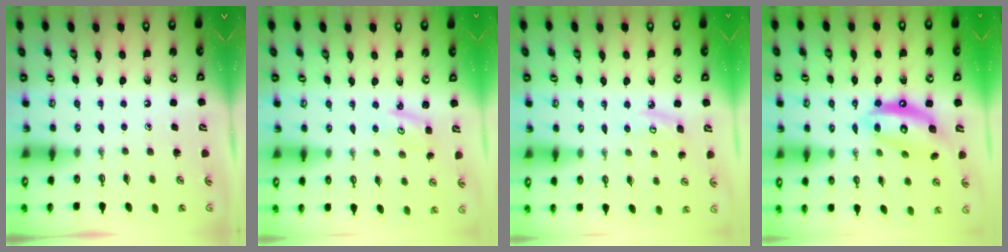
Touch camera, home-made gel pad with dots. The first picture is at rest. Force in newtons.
{"total": 2.0, "press": 2.0, "slide": 0.2}
{"total": 6.8, "press": 6.8, "slide": 0.7}
{"total": 13.6, "press": 13.5, "slide": 1.5}